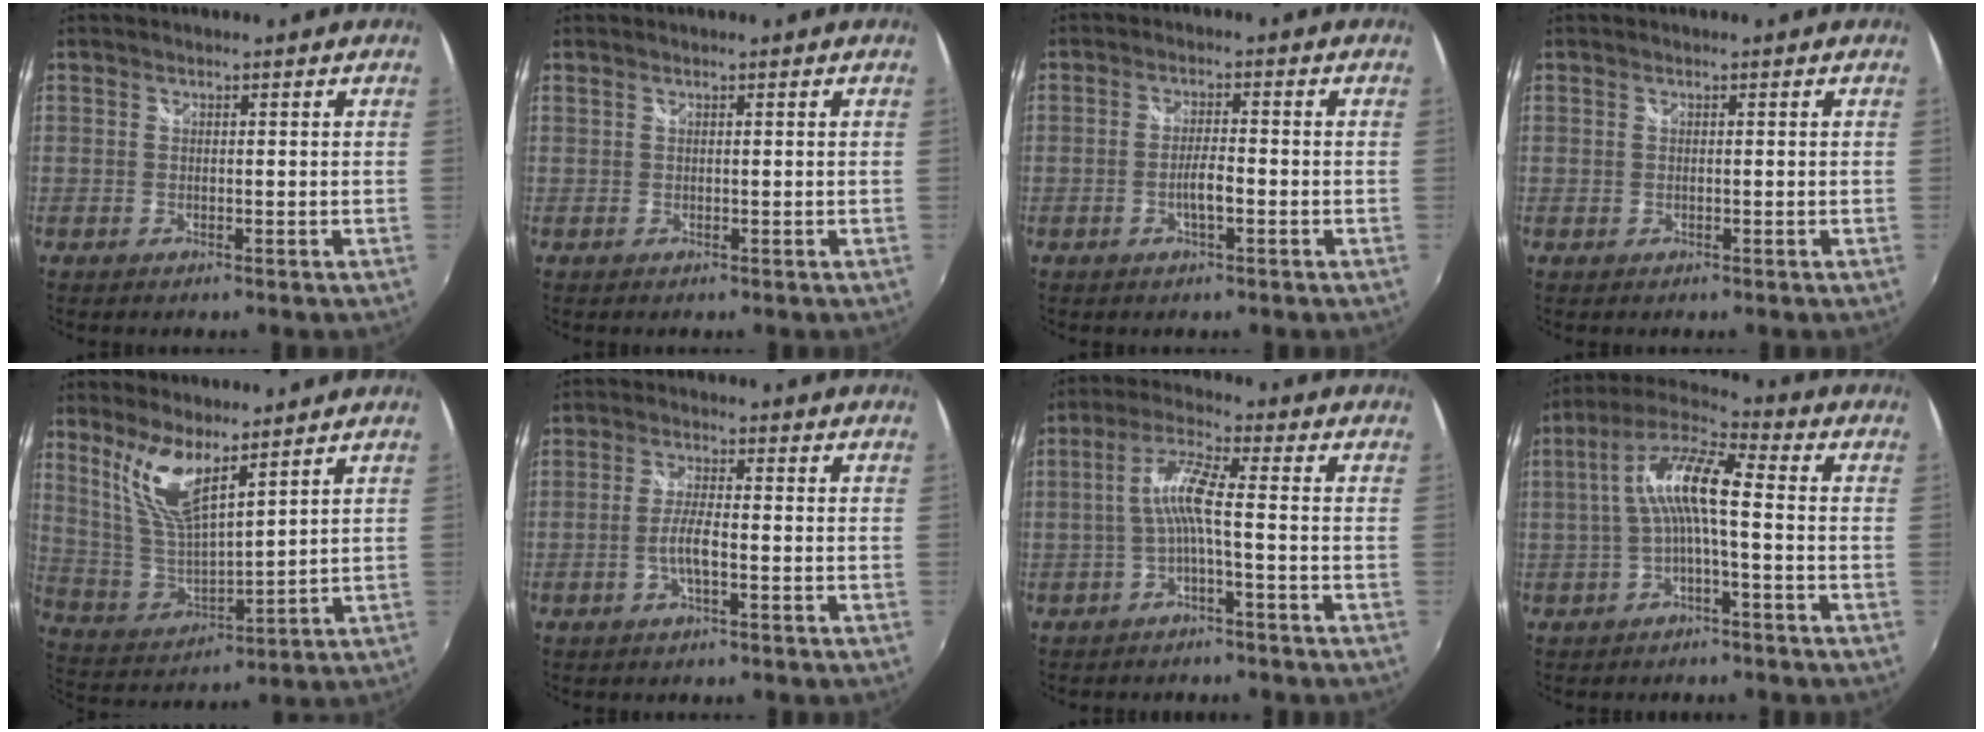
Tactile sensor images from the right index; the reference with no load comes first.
{"total": 0.0}
{"total": 3.0, "force": [-1.2, 0.4, 2.8], "torque": [-0.058, 0.005, -0.022]}
{"total": 0.0}
{"total": 10.9, "force": [7.3, 2.8, 7.7], "torque": [-0.154, -0.005, 0.155]}
{"total": 3.8, "force": [-1.4, 0.5, 3.5], "torque": [-0.077, 0.005, -0.027]}
{"total": 5.8, "force": [-2.0, 0.0, 5.5], "torque": [-0.126, 0.011, -0.036]}
{"total": 9.9, "force": [-0.8, 2.0, 9.6], "torque": [-0.200, 0.023, -0.017]}